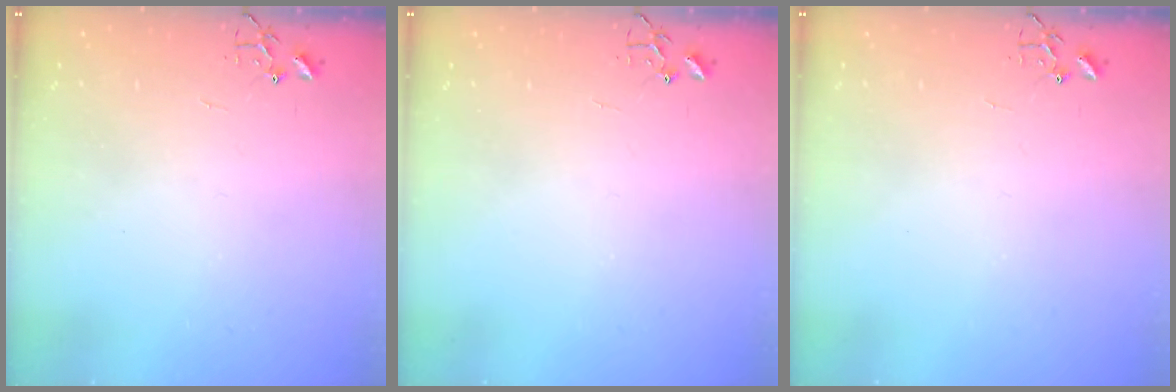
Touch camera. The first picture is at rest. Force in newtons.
{"total": 0.0}
{"total": 0.0}